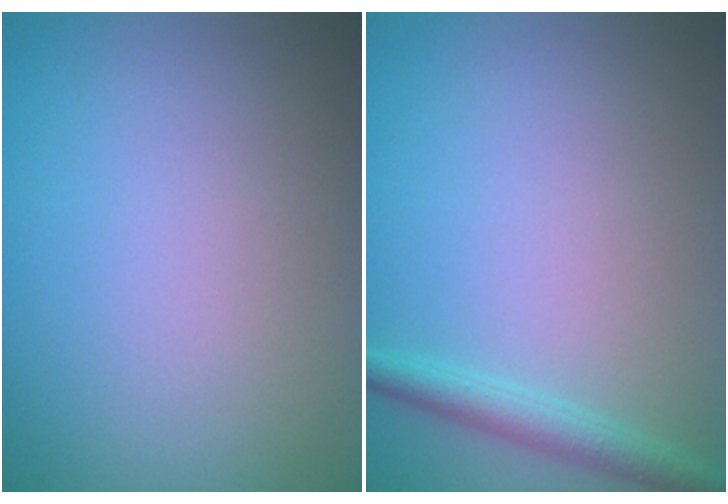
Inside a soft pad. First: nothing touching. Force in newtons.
{"total": 2.2, "press": 2.2, "slide": 0.1}